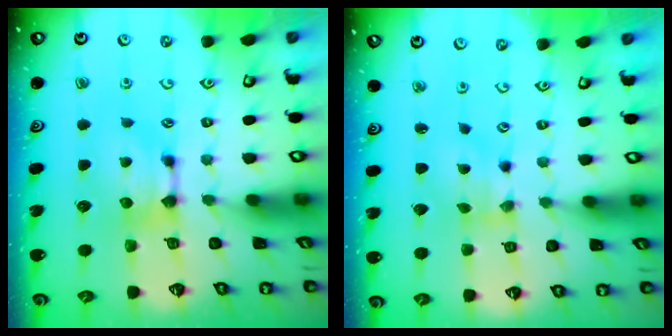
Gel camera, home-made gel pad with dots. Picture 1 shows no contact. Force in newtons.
{"total": 1.3, "press": 0.3, "slide": 1.2}